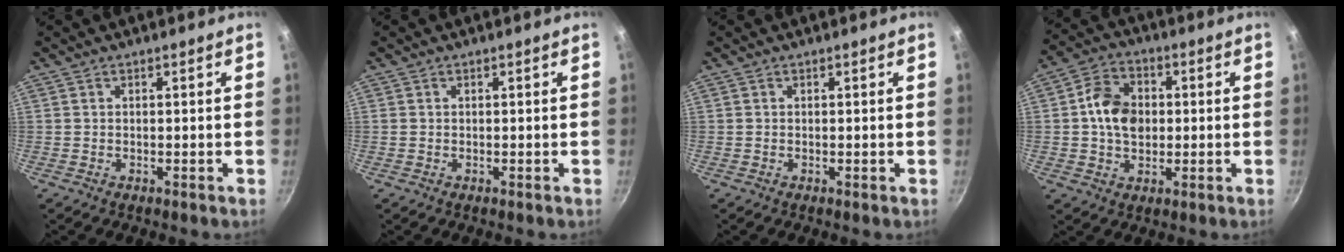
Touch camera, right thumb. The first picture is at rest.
{"total": 0.0}
{"total": 0.0}
{"total": 9.9, "force": [0.6, 7.5, 6.5], "torque": [-0.091, 0.014, 0.000]}